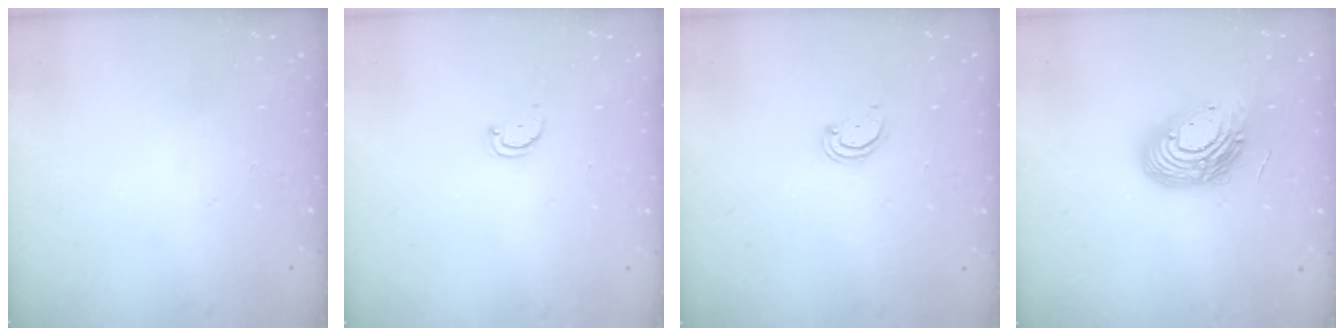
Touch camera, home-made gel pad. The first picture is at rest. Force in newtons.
{"total": 2.5, "press": 2.4, "slide": 0.4}
{"total": 2.2, "press": 2.2, "slide": 0.2}
{"total": 14.7, "press": 14.6, "slide": 1.0}